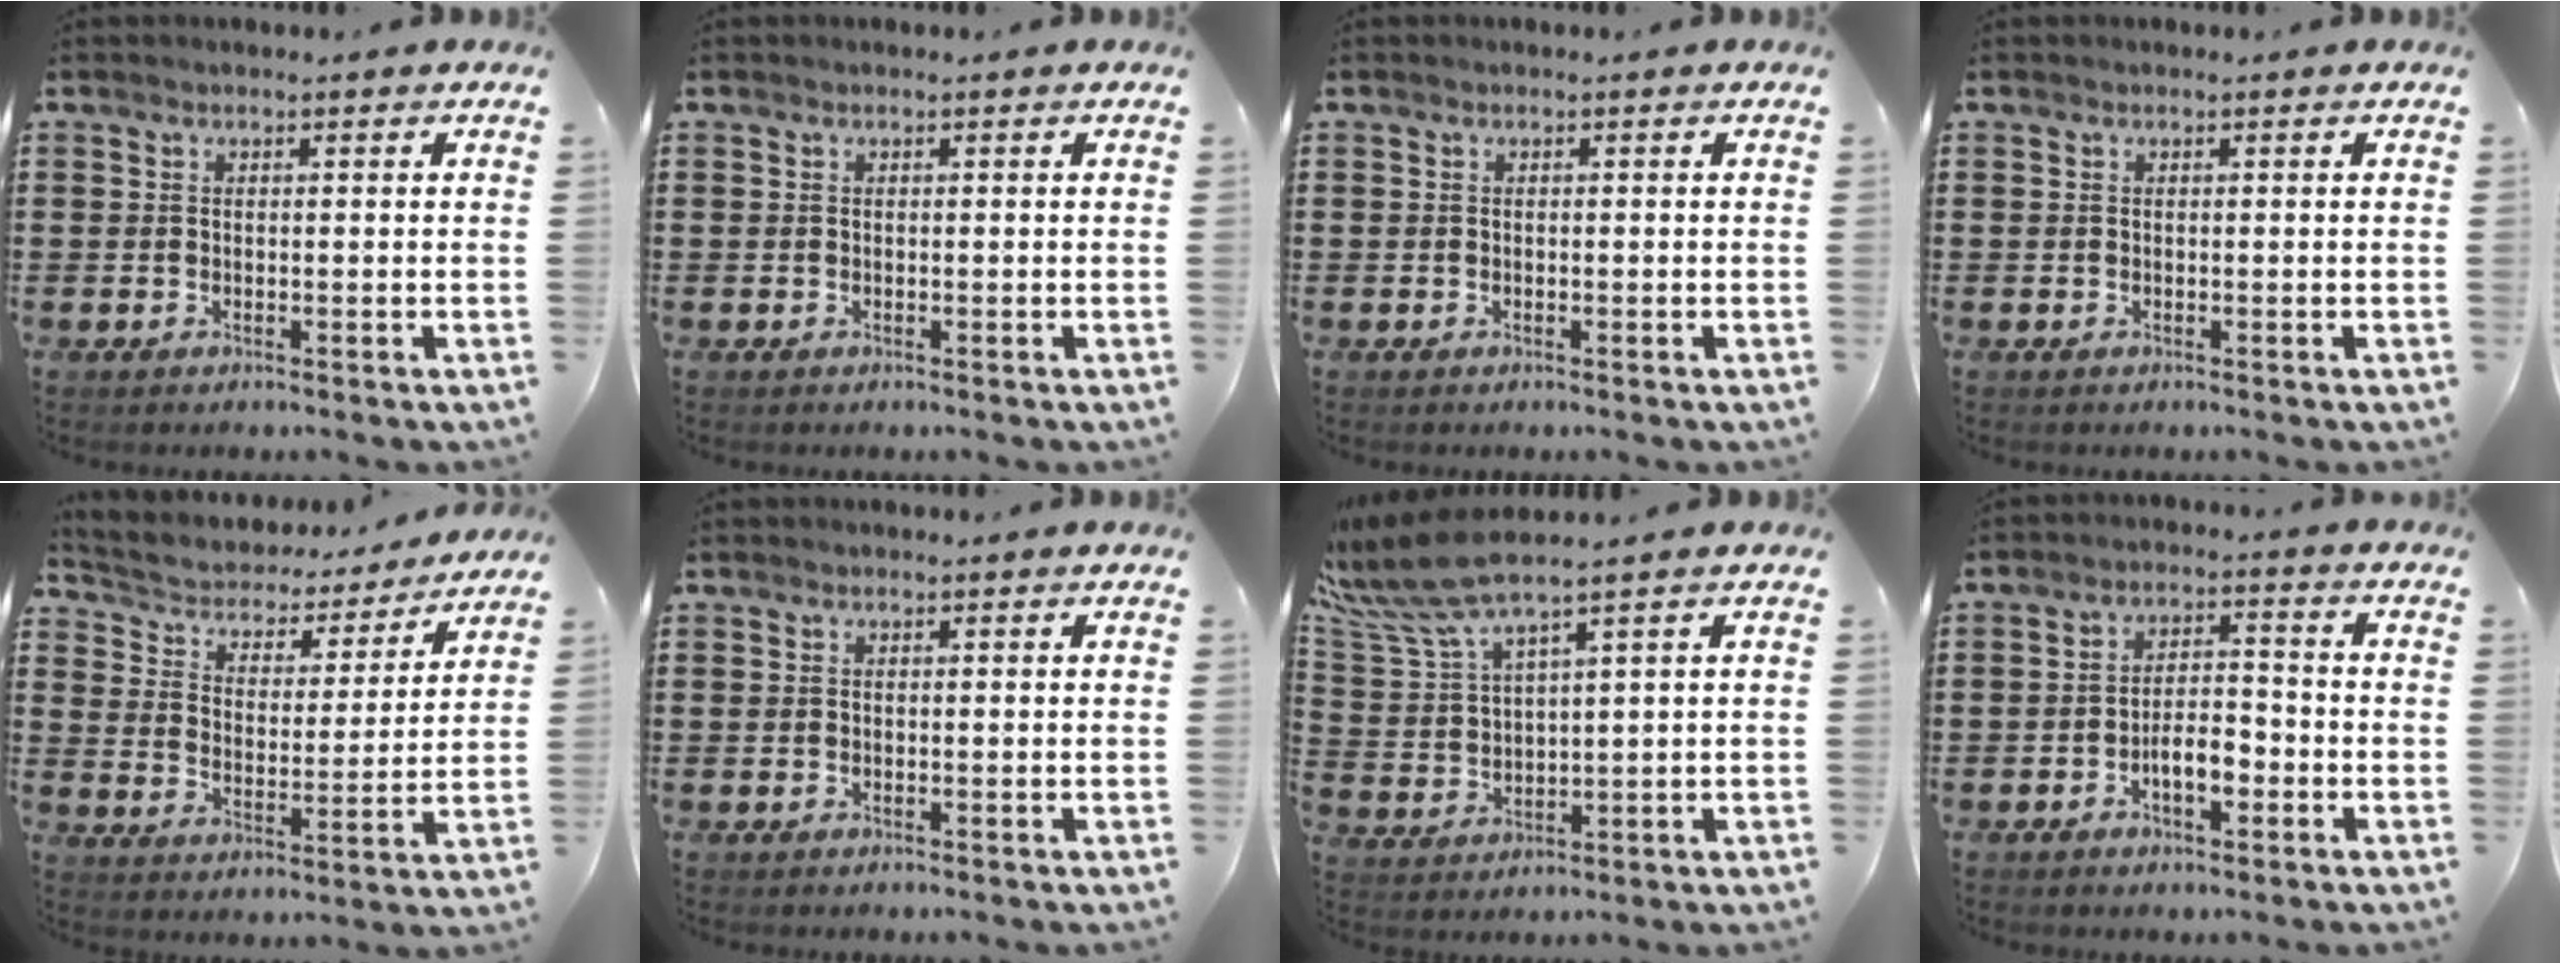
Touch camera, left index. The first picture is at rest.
{"total": 0.0}
{"total": 0.0}
{"total": 0.0}
{"total": 3.5, "force": [3.4, 1.0, 0.2], "torque": [-0.029, -0.030, 0.048]}
{"total": 0.0}
{"total": 7.0, "force": [5.4, 0.5, 4.4], "torque": [-0.115, -0.025, 0.093]}
{"total": 5.2, "force": [-2.3, 2.2, 4.1], "torque": [-0.078, 0.009, -0.046]}